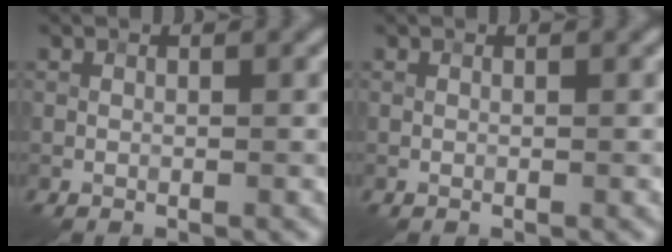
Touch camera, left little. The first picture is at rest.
{"total": 0.0}